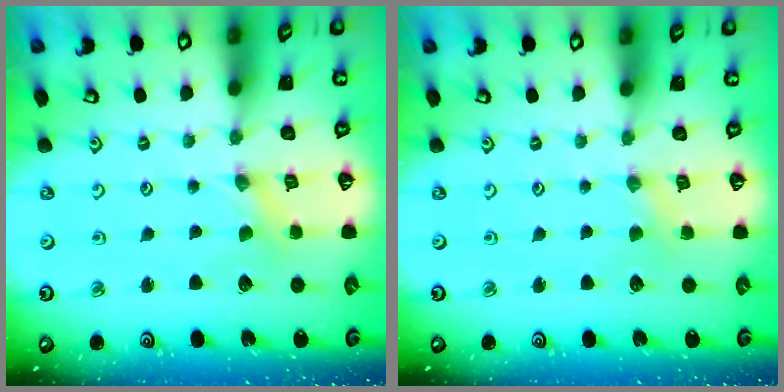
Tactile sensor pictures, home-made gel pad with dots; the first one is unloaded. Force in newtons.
{"total": 2.0, "press": 2.0, "slide": 0.4}